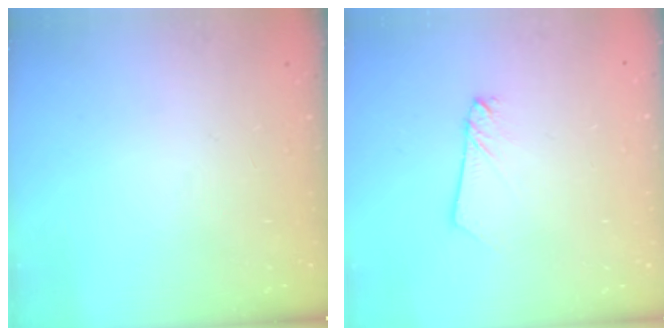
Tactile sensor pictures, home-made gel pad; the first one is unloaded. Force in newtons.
{"total": 2.2, "press": 2.2, "slide": 0.1}